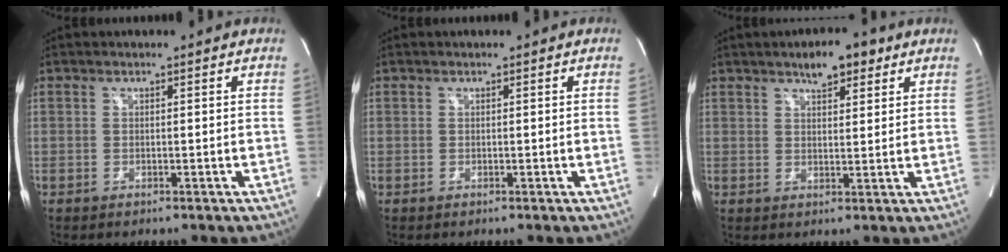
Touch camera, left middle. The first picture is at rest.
{"total": 0.0}
{"total": 5.6, "force": [3.7, 1.9, 3.8], "torque": [-0.061, 0.011, 0.055]}